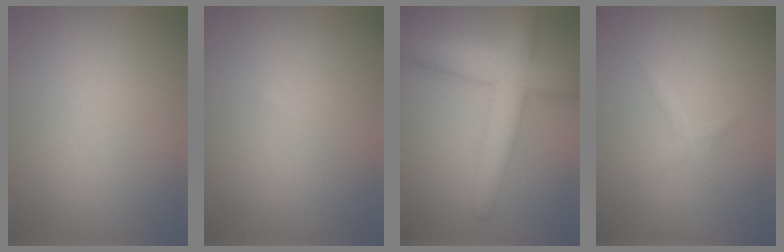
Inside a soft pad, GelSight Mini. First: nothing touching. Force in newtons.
{"total": 0.0}
{"total": 6.3, "press": 6.3, "slide": 0.3}
{"total": 1.0, "press": 1.0, "slide": 0.1}